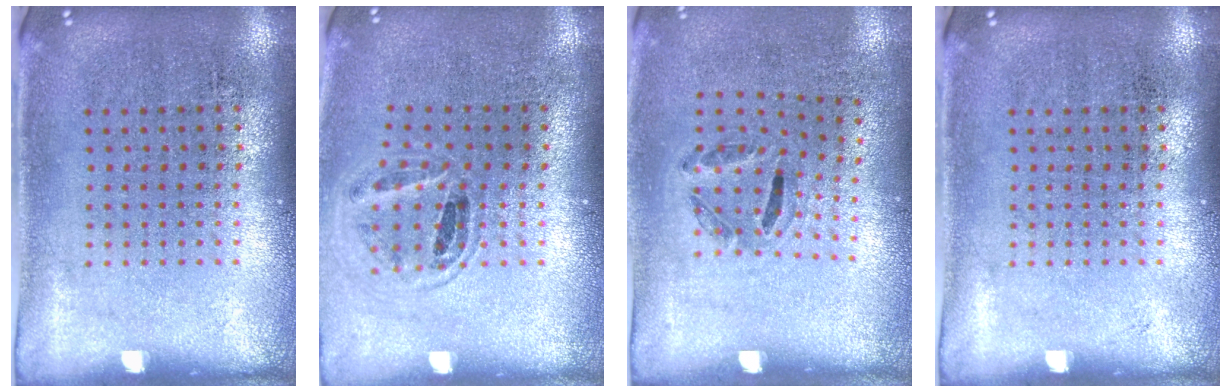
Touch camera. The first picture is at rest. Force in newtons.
{"total": 0.9, "press": 0.9, "slide": 0.0}
{"total": 1.2, "press": 0.6, "slide": 1.0}
{"total": 0.0}